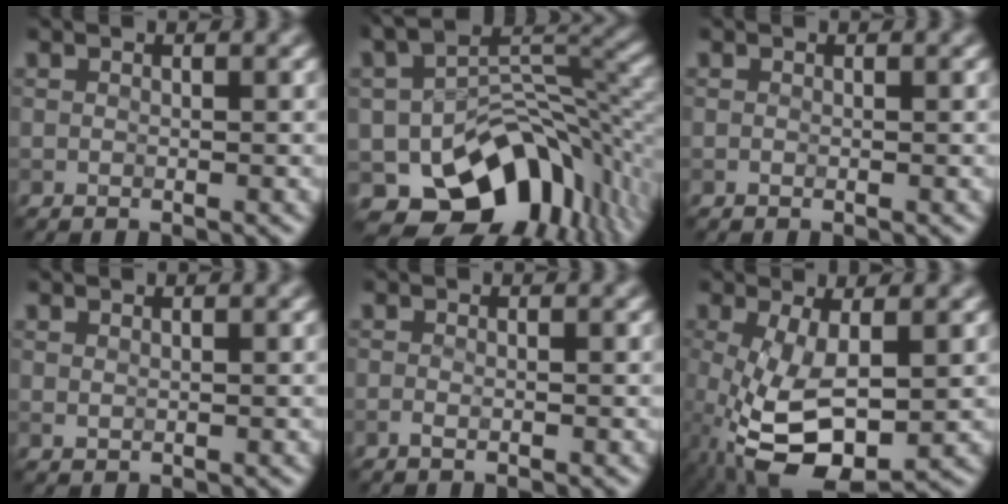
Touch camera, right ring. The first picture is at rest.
{"total": 12.7, "force": [-5.9, 8.1, 7.9], "torque": [-0.115, -0.013, -0.088]}
{"total": 0.0}
{"total": 0.7, "force": [0.6, 0.2, 0.3], "torque": [-0.003, -0.002, 0.011]}
{"total": 0.9, "force": [-0.7, 0.0, 0.5], "torque": [-0.006, 0.000, -0.012]}
{"total": 7.9, "force": [-2.5, 3.1, 6.8], "torque": [-0.149, -0.012, -0.040]}